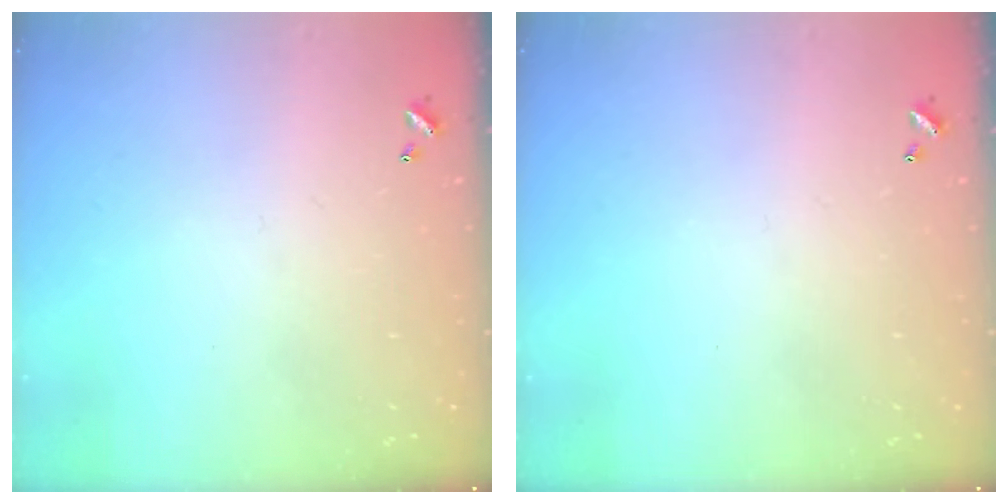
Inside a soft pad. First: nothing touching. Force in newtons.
{"total": 0.0}